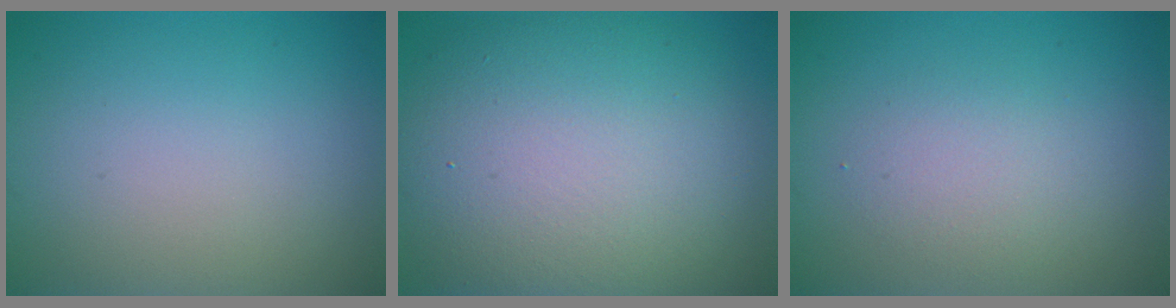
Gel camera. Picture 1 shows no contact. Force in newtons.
{"total": 12.9, "press": 12.8, "slide": 1.0}
{"total": 2.2, "press": 2.2, "slide": 0.2}